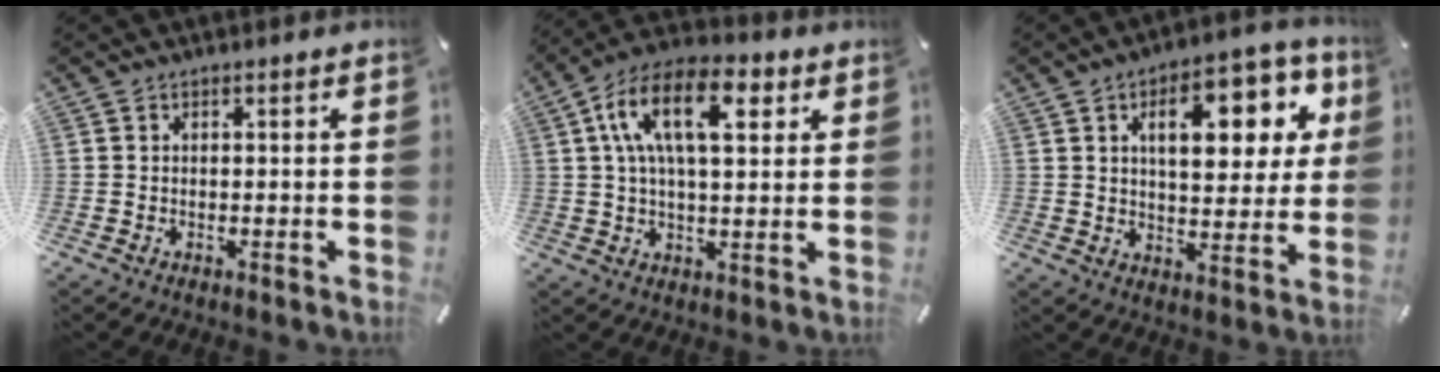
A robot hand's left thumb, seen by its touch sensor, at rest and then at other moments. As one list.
[{"total": 14.9, "force": [5.3, 7.4, 11.8], "torque": [-0.229, 0.004, 0.087]}, {"total": 16.8, "force": [6.4, 8.4, 13.1], "torque": [-0.182, -0.011, 0.099]}]